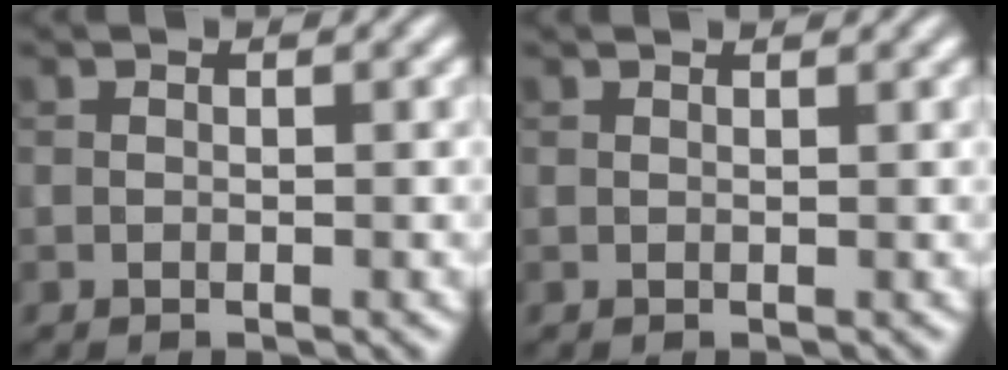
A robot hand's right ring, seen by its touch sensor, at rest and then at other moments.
{"total": 1.2, "force": [1.1, 0.2, 0.4], "torque": [-0.008, -0.001, 0.007]}